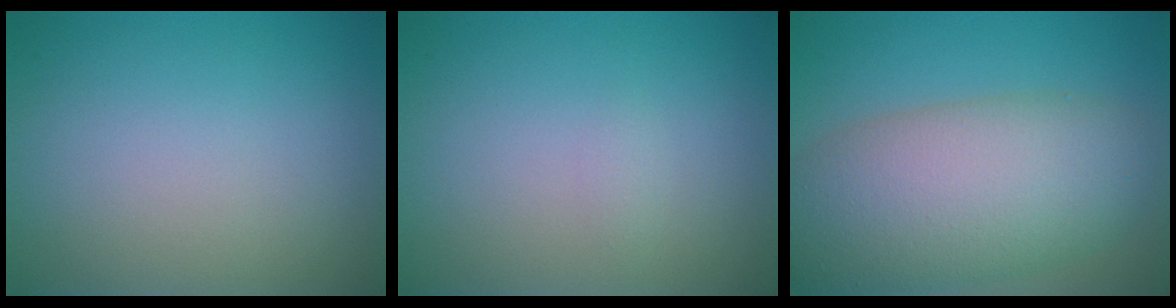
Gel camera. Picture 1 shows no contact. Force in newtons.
{"total": 0.5, "press": 0.5, "slide": 0.1}
{"total": 9.6, "press": 9.5, "slide": 0.7}